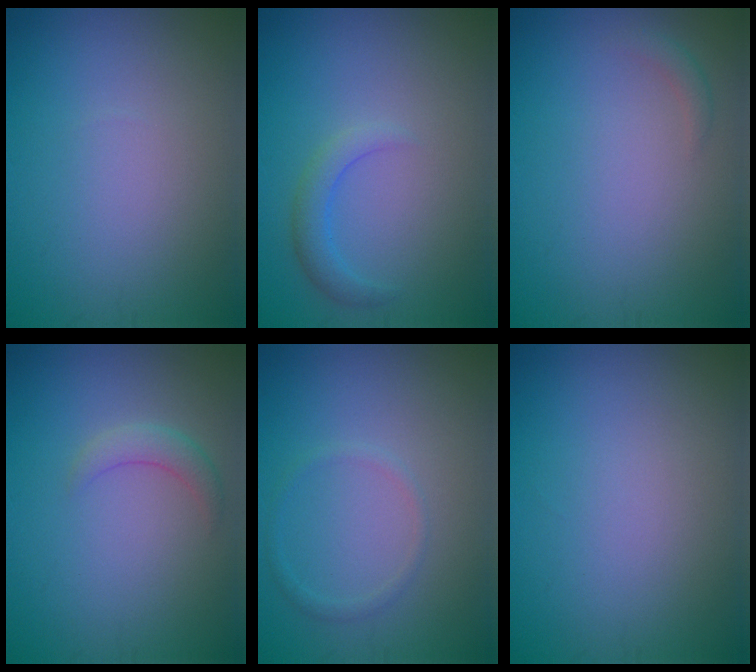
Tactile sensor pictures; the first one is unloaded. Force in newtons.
{"total": 2.0, "press": 2.0, "slide": 0.1}
{"total": 0.9, "press": 0.9, "slide": 0.0}
{"total": 1.7, "press": 1.7, "slide": 0.0}
{"total": 1.0, "press": 1.0, "slide": 0.1}
{"total": 0.0}